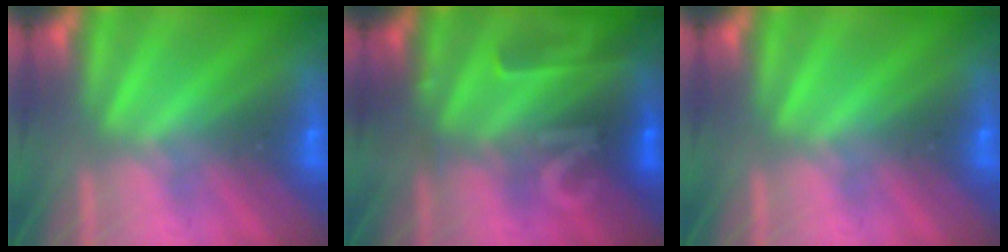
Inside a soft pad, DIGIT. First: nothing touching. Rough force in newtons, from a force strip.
{"total": 2.3}
{"total": 0.0}